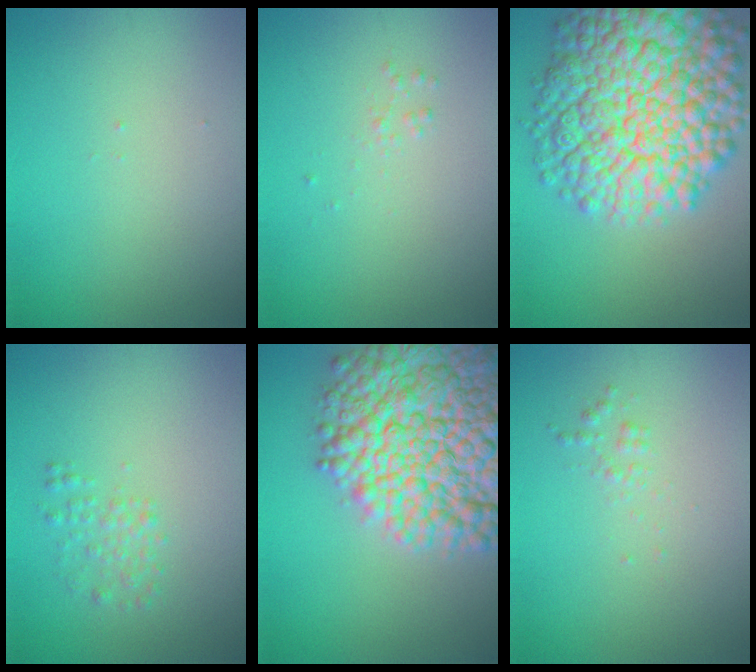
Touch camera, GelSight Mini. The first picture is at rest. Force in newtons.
{"total": 0.5, "press": 0.5, "slide": 0.0}
{"total": 14.4, "press": 14.3, "slide": 0.5}
{"total": 1.5, "press": 1.5, "slide": 0.1}
{"total": 15.3, "press": 15.3, "slide": 0.5}
{"total": 0.7, "press": 0.7, "slide": 0.0}